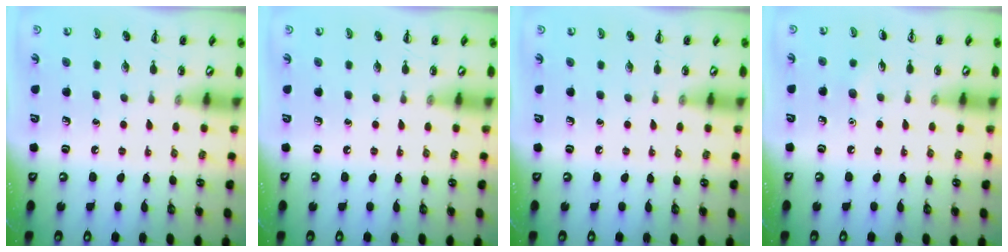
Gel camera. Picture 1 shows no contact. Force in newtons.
{"total": 0.0}
{"total": 0.0}
{"total": 3.4, "press": 3.3, "slide": 1.0}